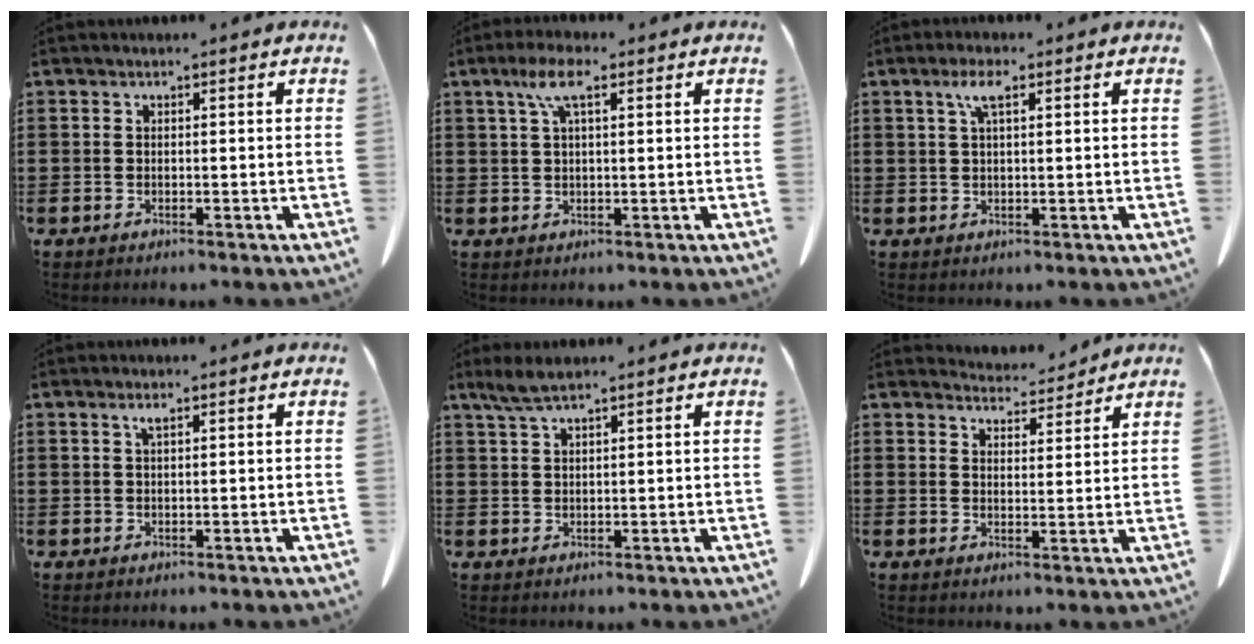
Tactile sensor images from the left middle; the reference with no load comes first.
{"total": 5.4, "force": [2.4, 1.5, 4.5], "torque": [-0.095, 0.010, 0.041]}
{"total": 3.7, "force": [1.7, 1.0, 3.1], "torque": [-0.068, 0.009, 0.026]}
{"total": 1.2, "force": [0.6, 0.2, 1.0], "torque": [-0.022, 0.003, 0.010]}
{"total": 3.0, "force": [2.2, 0.5, 2.1], "torque": [-0.052, -0.002, 0.038]}
{"total": 4.9, "force": [4.8, 0.7, 0.7], "torque": [-0.018, -0.022, 0.087]}